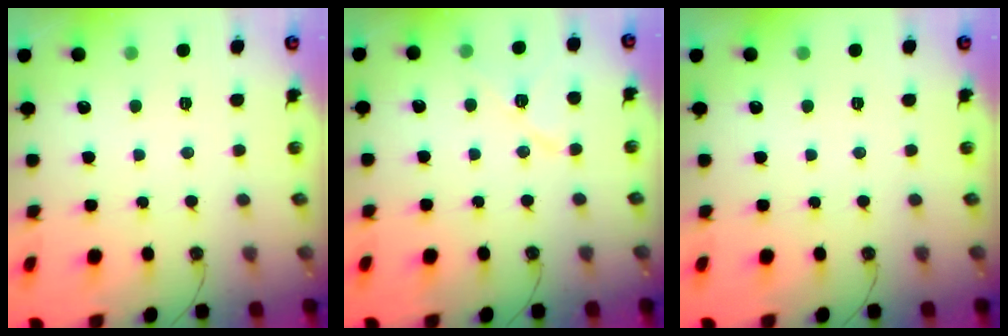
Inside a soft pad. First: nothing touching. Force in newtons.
{"total": 8.9, "press": 8.9, "slide": 1.1}
{"total": 0.0}